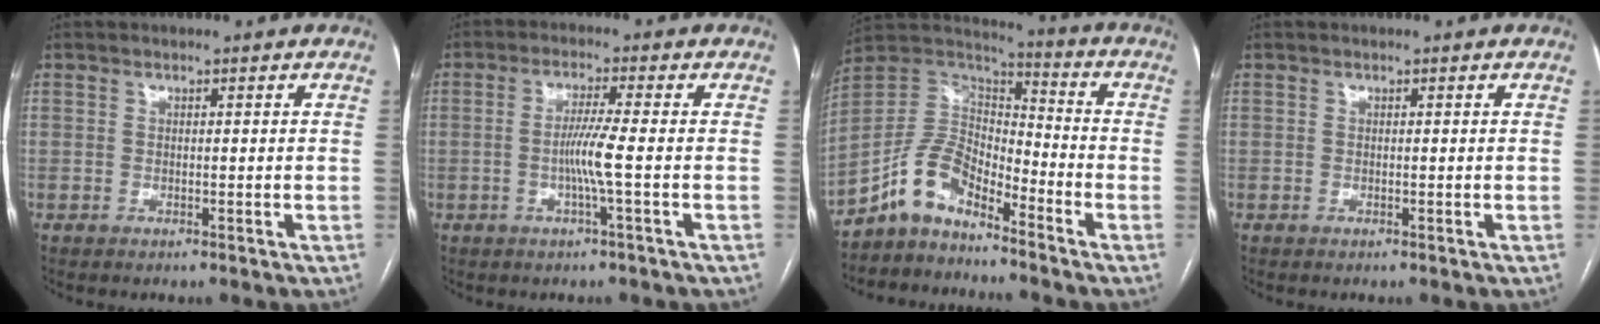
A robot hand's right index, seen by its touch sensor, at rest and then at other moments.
{"total": 4.5, "force": [-1.0, -1.1, 4.2], "torque": [-0.087, -0.002, -0.020]}
{"total": 9.5, "force": [-7.1, 4.1, 4.7], "torque": [-0.100, 0.036, -0.141]}
{"total": 0.0}